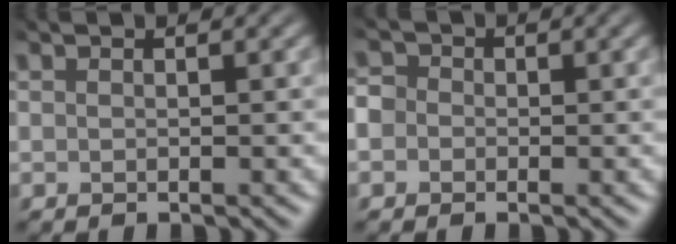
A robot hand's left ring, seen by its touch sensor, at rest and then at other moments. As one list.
[{"total": 3.0, "force": [-2.3, 0.1, -2.0], "torque": [0.013, -0.017, -0.029]}]